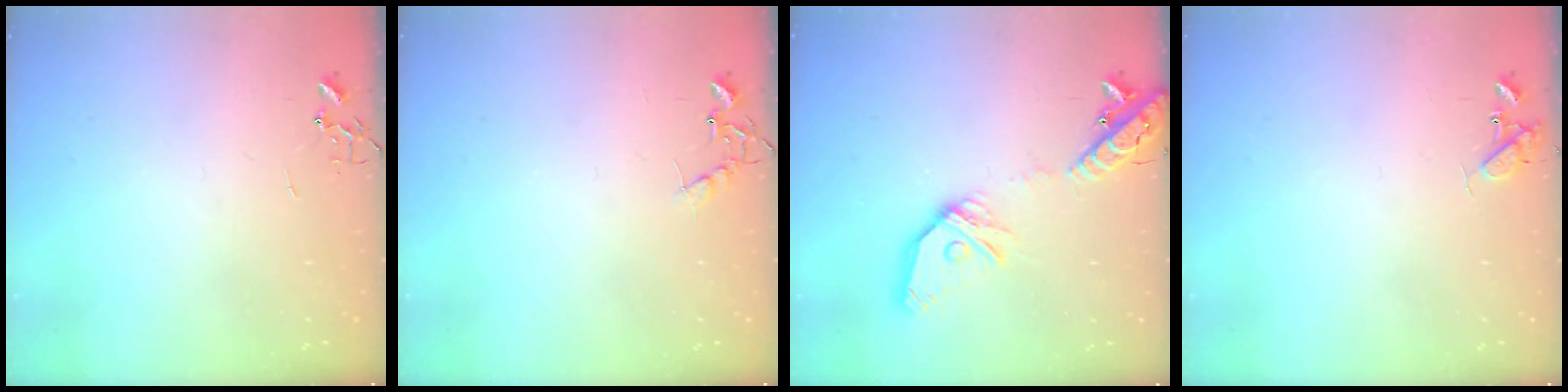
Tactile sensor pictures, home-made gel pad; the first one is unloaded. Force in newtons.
{"total": 6.8, "press": 6.8, "slide": 0.3}
{"total": 18.2, "press": 18.0, "slide": 3.2}
{"total": 8.6, "press": 8.6, "slide": 0.7}